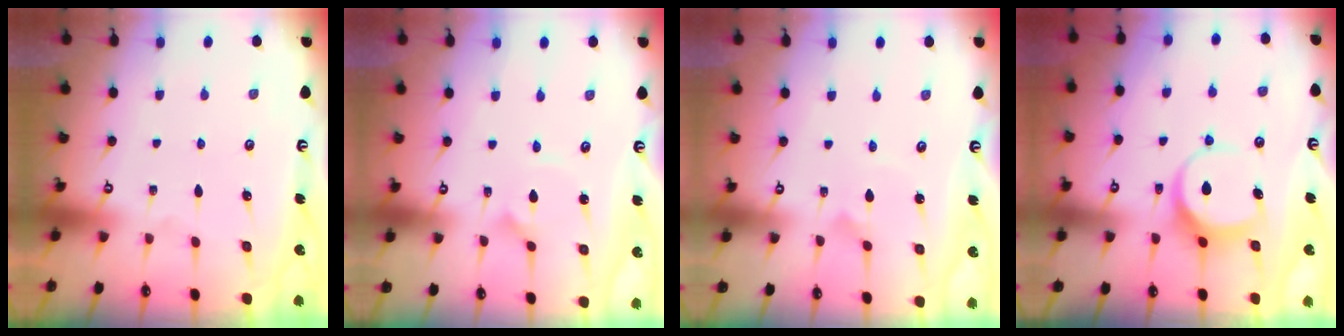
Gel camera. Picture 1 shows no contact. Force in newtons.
{"total": 2.9, "press": 2.9, "slide": 0.2}
{"total": 1.7, "press": 1.7, "slide": 0.1}
{"total": 7.4, "press": 7.4, "slide": 1.1}